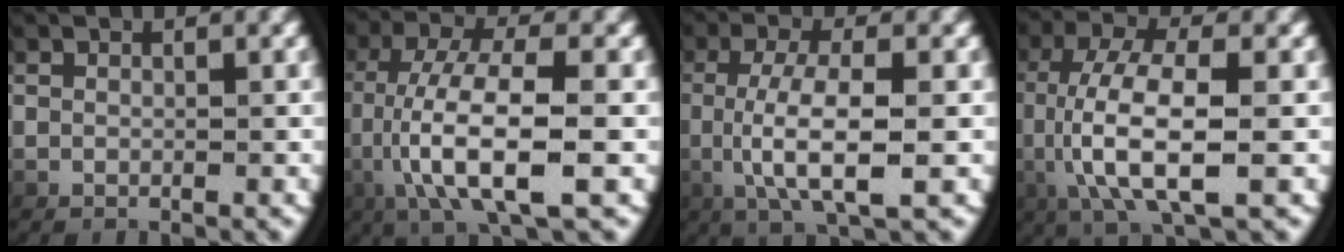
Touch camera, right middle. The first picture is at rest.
{"total": 7.7, "force": [-0.8, 2.6, 7.2], "torque": [-0.159, -0.017, 0.003]}
{"total": 5.9, "force": [-0.6, 1.5, 5.7], "torque": [-0.122, -0.013, 0.000]}
{"total": 7.2, "force": [-0.6, 2.7, 6.7], "torque": [-0.158, -0.020, 0.008]}